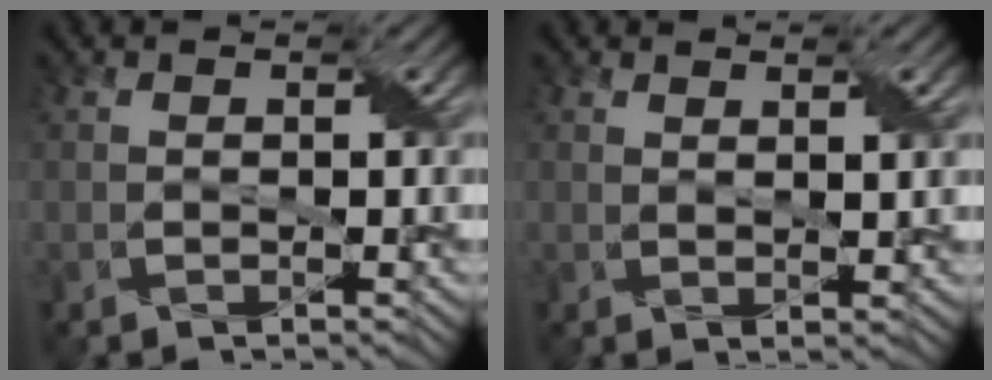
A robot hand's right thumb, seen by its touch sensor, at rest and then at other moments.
{"total": 2.0, "force": [1.4, 0.3, 1.3], "torque": [-0.026, -0.002, 0.026]}